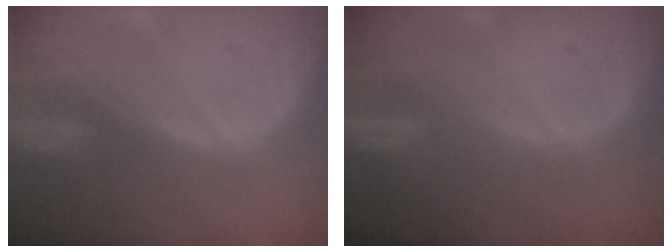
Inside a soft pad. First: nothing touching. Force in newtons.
{"total": 0.0}